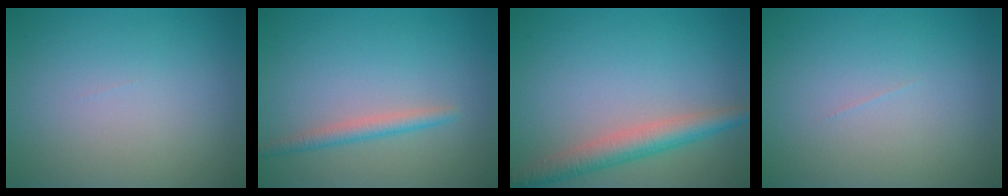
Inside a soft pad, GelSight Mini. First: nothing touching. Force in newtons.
{"total": 1.9, "press": 1.9, "slide": 0.0}
{"total": 3.9, "press": 3.9, "slide": 0.1}
{"total": 0.0}